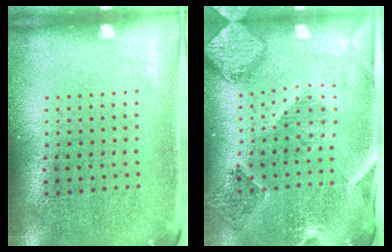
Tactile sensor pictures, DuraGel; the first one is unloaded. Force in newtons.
{"total": 1.6, "press": 1.5, "slide": 0.4}